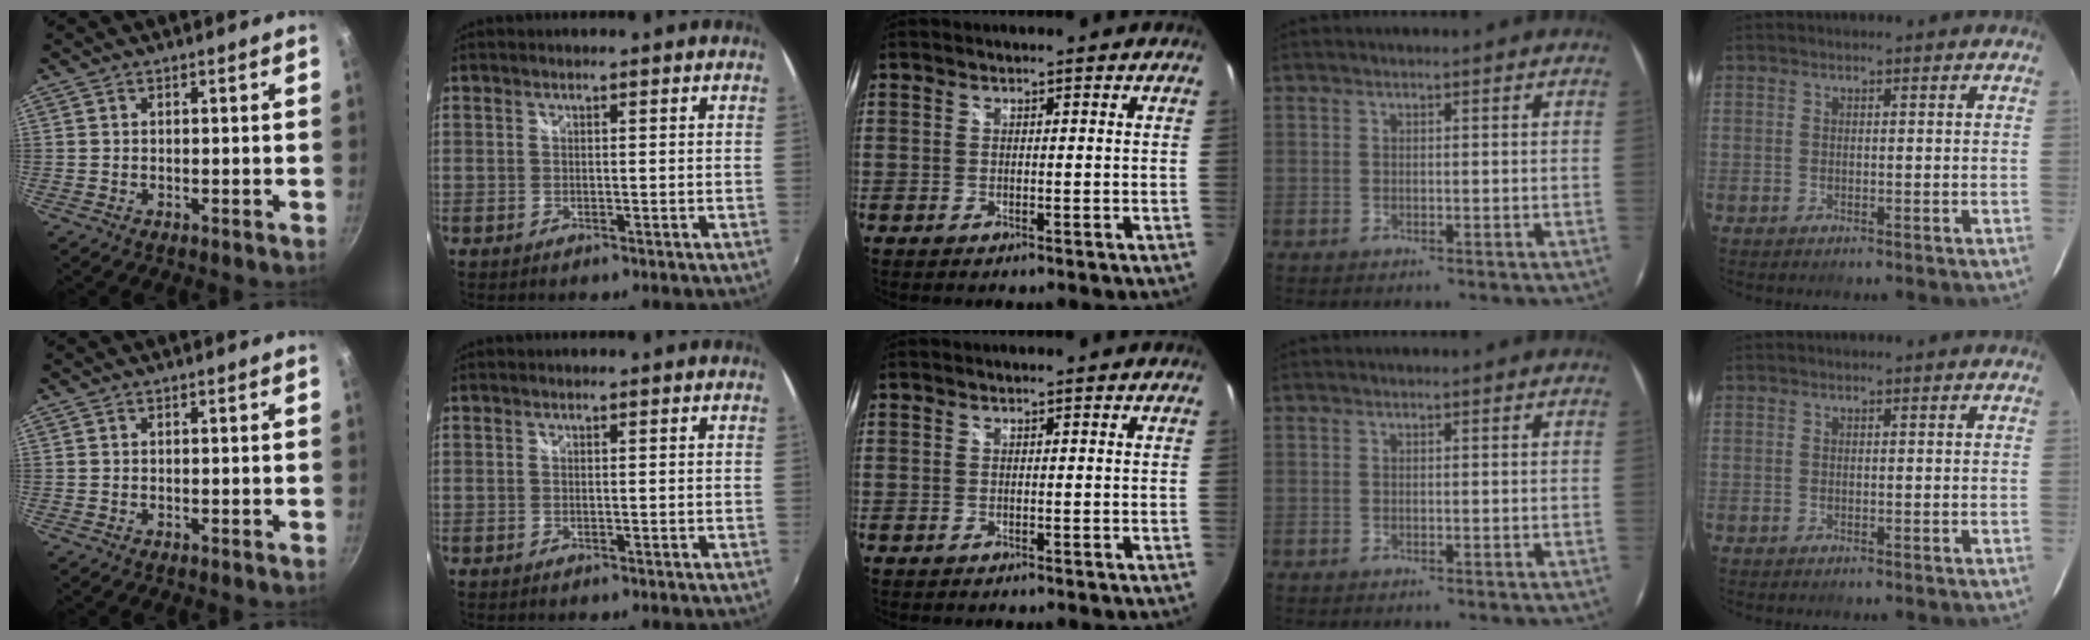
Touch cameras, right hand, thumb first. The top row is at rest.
{}